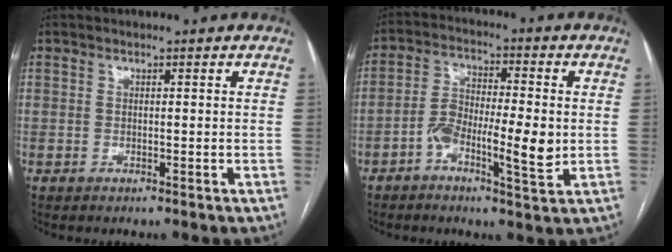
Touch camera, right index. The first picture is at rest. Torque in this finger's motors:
{"motor_torque": [0.24, 0.02, 0.19, 0.10]}